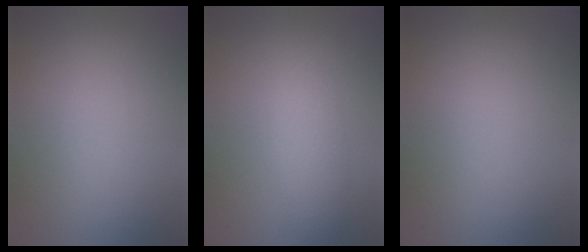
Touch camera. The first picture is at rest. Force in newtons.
{"total": 2.5, "press": 2.5, "slide": 0.1}
{"total": 0.0}